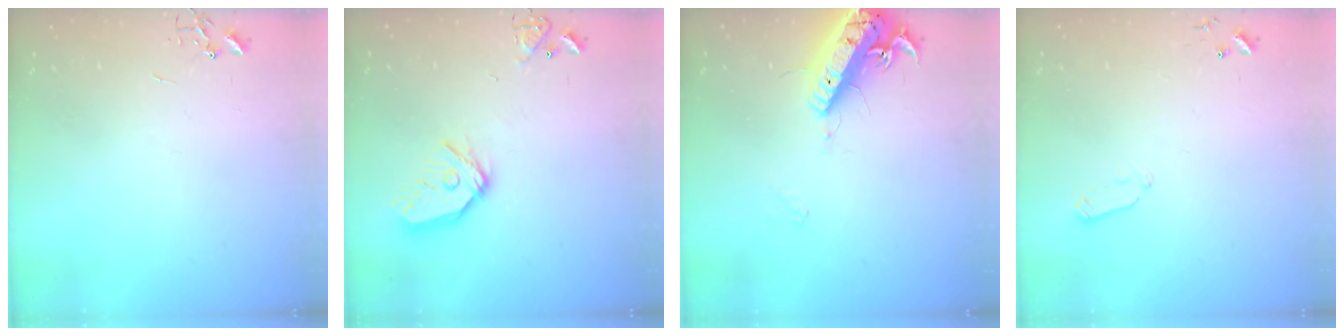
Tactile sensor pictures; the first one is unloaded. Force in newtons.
{"total": 13.7, "press": 13.6, "slide": 1.7}
{"total": 17.1, "press": 16.8, "slide": 3.3}
{"total": 4.0, "press": 3.9, "slide": 0.9}